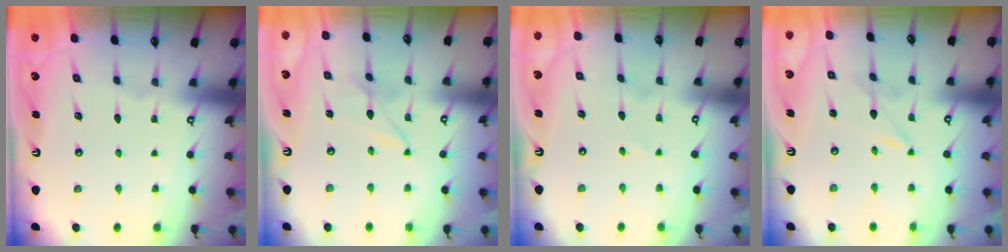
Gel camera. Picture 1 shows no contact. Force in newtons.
{"total": 2.9, "press": 2.9, "slide": 0.3}
{"total": 2.5, "press": 2.5, "slide": 0.2}
{"total": 0.7, "press": 0.7, "slide": 0.1}